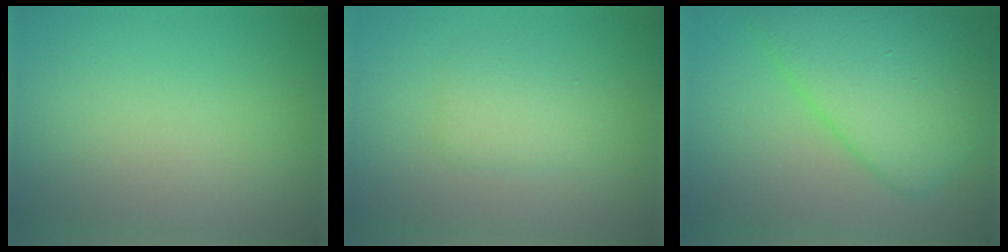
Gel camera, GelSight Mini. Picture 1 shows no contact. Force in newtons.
{"total": 2.0, "press": 2.0, "slide": 0.2}
{"total": 7.2, "press": 7.2, "slide": 0.1}